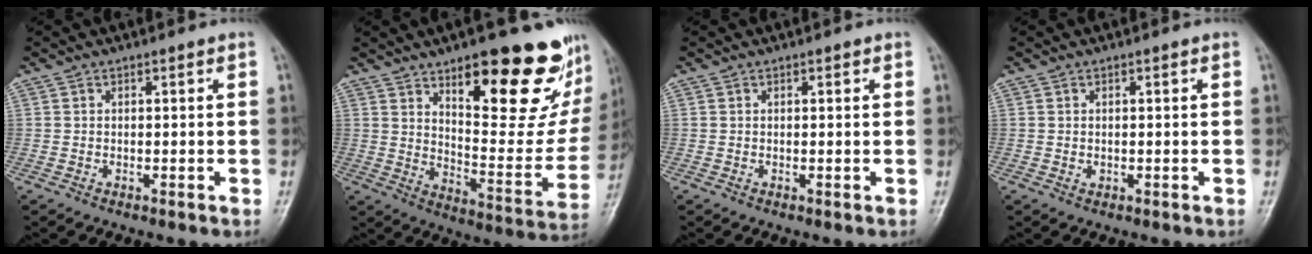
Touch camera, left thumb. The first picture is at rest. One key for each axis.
{"total": 26.3, "fx": 14.5, "fy": 9.1, "fz": 19.9, "tx": -0.227, "ty": -0.075, "tz": 0.212}
{"total": 0.7, "fx": 0.4, "fy": 0.3, "fz": 0.5, "tx": -0.004, "ty": -0.001, "tz": 0.004}
{"total": 0.8, "fx": 0.2, "fy": 0.6, "fz": 0.5, "tx": -0.003, "ty": 0.000, "tz": 0.004}